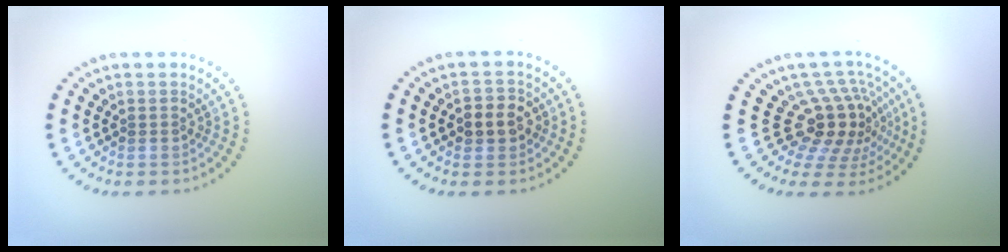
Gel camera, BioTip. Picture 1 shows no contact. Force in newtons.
{"total": 2.6, "press": 2.5, "slide": 0.6}
{"total": 5.0, "press": 3.6, "slide": 3.5}